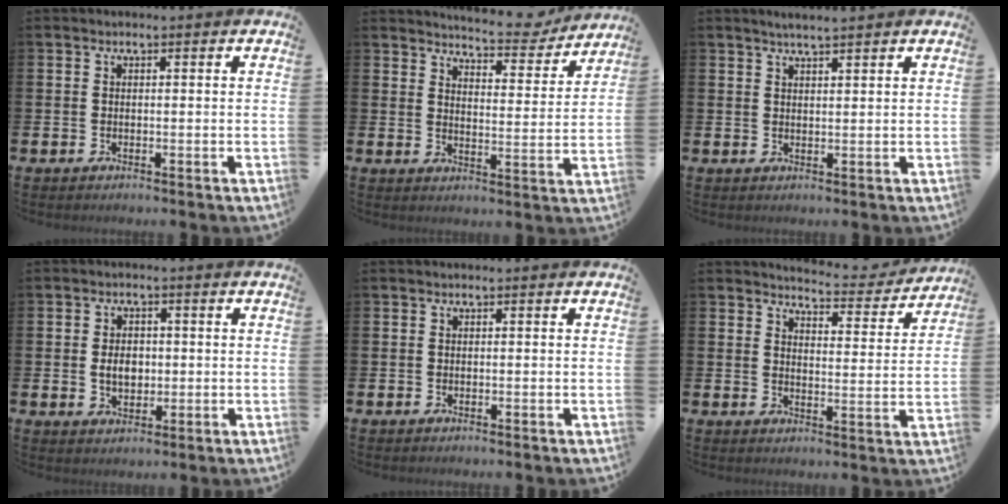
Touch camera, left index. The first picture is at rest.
{"total": 6.3, "force": [6.2, 0.7, 1.1], "torque": [-0.023, -0.049, 0.104]}
{"total": 2.4, "force": [2.3, 0.0, 0.8], "torque": [-0.018, -0.002, 0.040]}
{"total": 3.7, "force": [0.1, 2.6, 2.5], "torque": [-0.027, 0.000, -0.006]}
{"total": 0.0}
{"total": 4.9, "force": [4.8, 0.6, 0.5], "torque": [-0.017, -0.038, 0.081]}